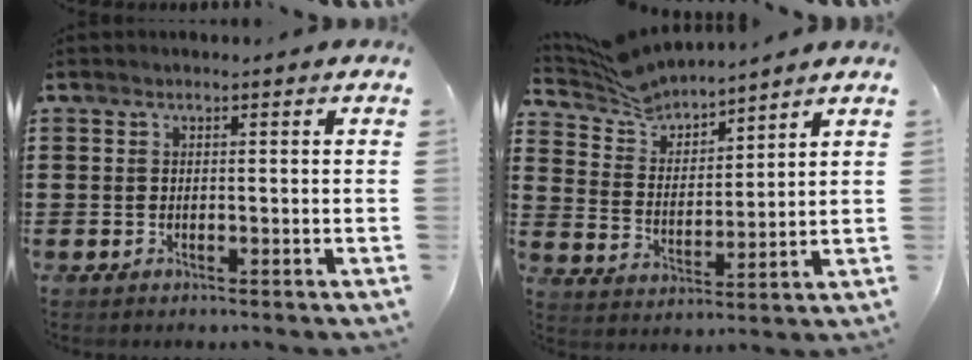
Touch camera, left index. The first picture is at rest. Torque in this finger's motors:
{"motor_torque": [0.43, -0.43, 0.16, 0.04]}